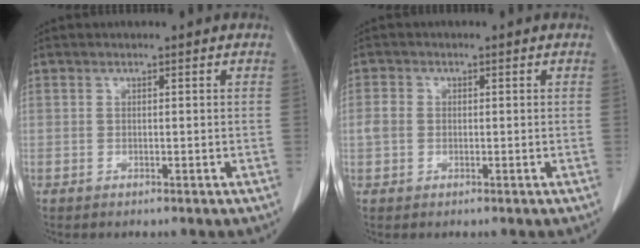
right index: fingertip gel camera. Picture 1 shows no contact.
{"total": 2.3, "force": [0.0, 1.9, 1.2], "torque": [-0.034, 0.011, -0.001]}